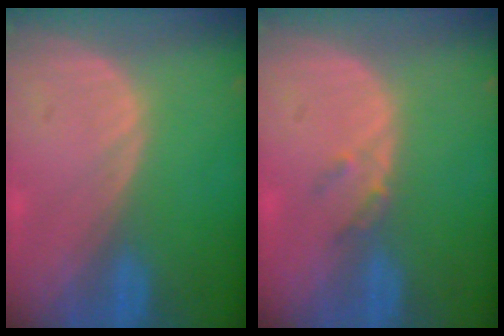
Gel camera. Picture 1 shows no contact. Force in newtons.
{"total": 1.8, "press": 1.6, "slide": 0.8}